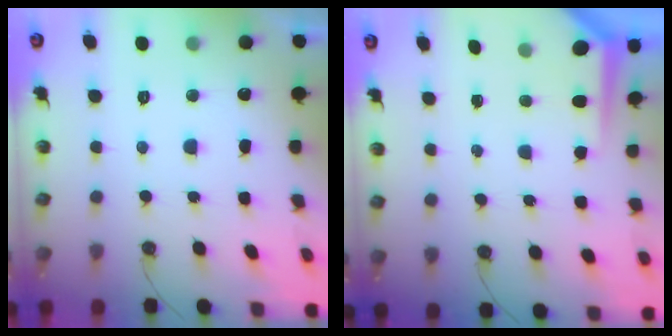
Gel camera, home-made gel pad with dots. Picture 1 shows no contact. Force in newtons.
{"total": 3.9, "press": 3.9, "slide": 0.3}